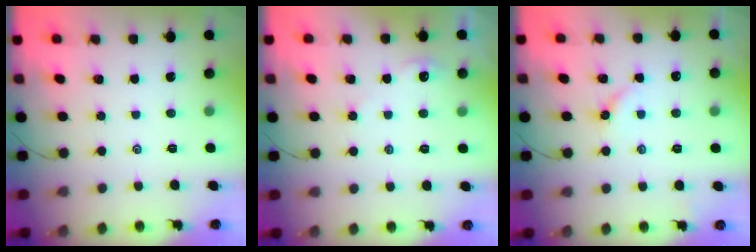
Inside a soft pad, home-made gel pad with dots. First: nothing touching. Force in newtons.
{"total": 2.6, "press": 2.6, "slide": 0.3}
{"total": 4.2, "press": 4.1, "slide": 0.5}